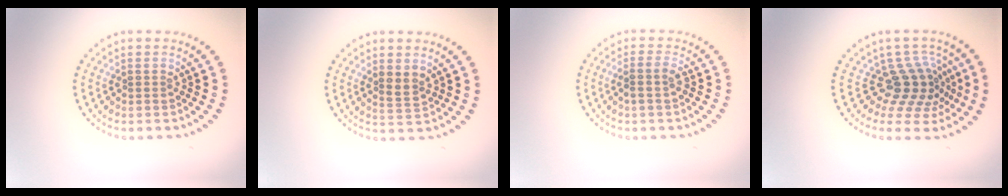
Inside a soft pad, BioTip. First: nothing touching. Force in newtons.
{"total": 1.6, "press": 1.4, "slide": 0.7}
{"total": 1.5, "press": 1.2, "slide": 0.9}
{"total": 4.1, "press": 2.9, "slide": 2.9}